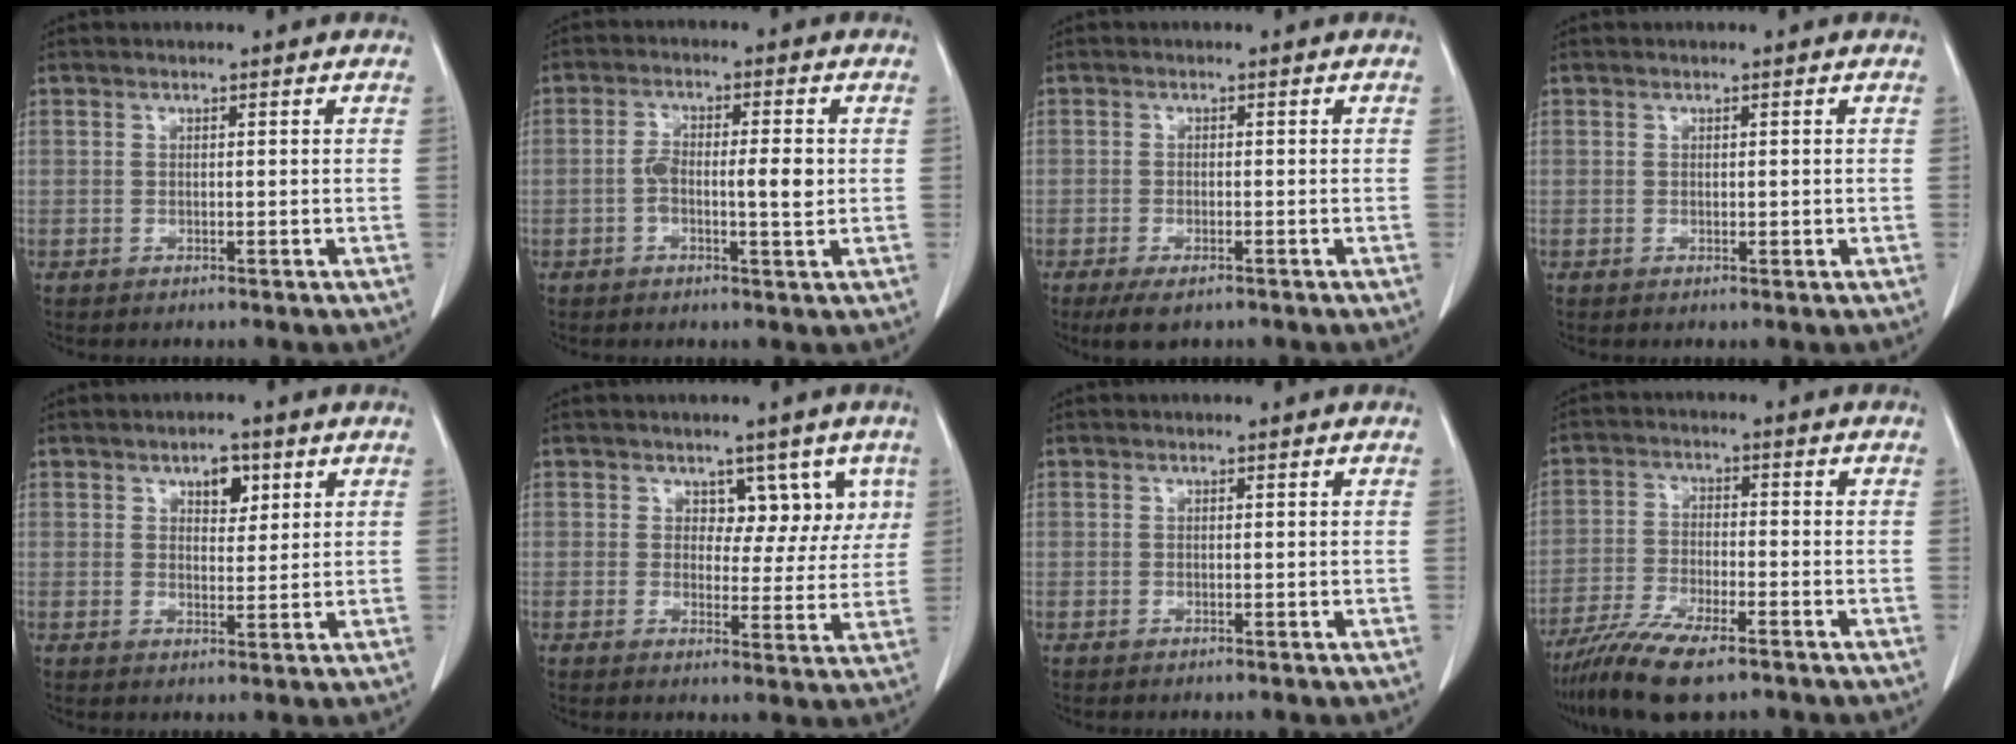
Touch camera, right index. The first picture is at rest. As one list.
[{"total": 5.6, "force": [-0.4, 1.5, 5.4], "torque": [-0.099, 0.009, -0.009]}, {"total": 4.0, "force": [-2.8, 1.3, 2.6], "torque": [-0.047, -0.008, -0.042]}, {"total": 0.6, "force": [0.1, 0.4, 0.5], "torque": [-0.009, -0.002, 0.003]}, {"total": 3.8, "force": [1.9, 2.0, 2.5], "torque": [-0.034, 0.001, 0.030]}, {"total": 5.8, "force": [2.8, 3.9, 3.3], "torque": [-0.014, 0.008, 0.035]}, {"total": 0.0}, {"total": 11.1, "force": [-8.2, 2.5, 7.0], "torque": [-0.126, -0.023, -0.142]}]